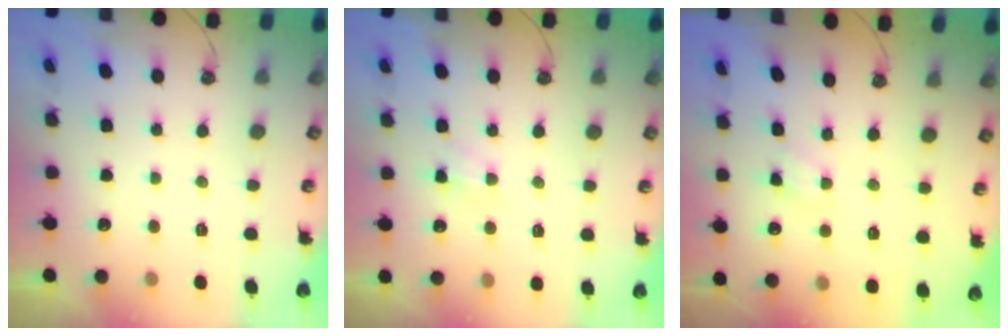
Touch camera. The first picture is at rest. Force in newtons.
{"total": 3.8, "press": 3.8, "slide": 0.5}
{"total": 2.4, "press": 2.4, "slide": 0.4}